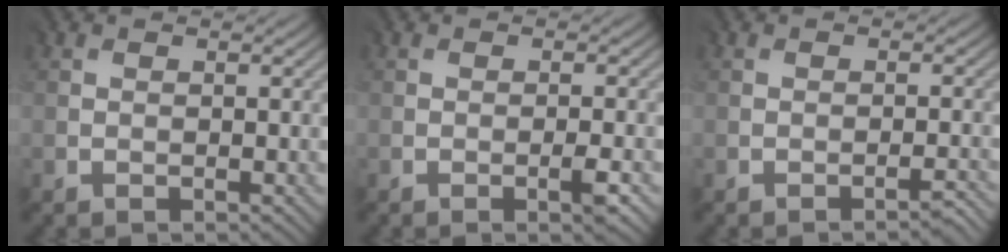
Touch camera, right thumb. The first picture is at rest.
{"total": 2.0, "force": [-1.1, -0.1, 1.7], "torque": [-0.025, -0.003, -0.017]}
{"total": 1.8, "force": [-1.5, -0.1, 1.1], "torque": [-0.013, -0.003, -0.023]}